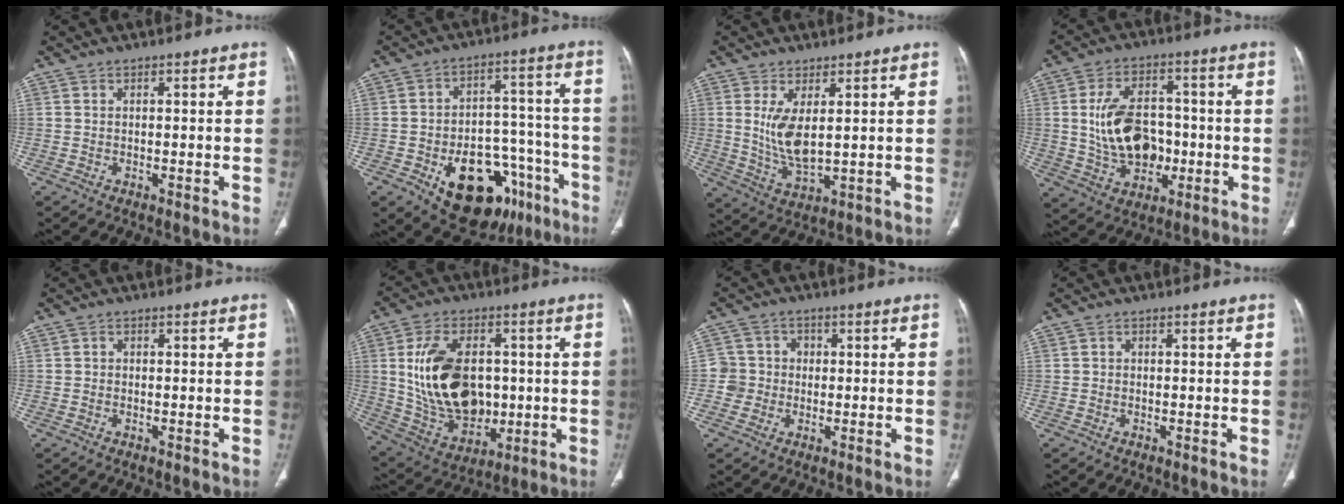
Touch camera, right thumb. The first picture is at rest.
{"total": 20.9, "force": [-10.4, 12.5, 13.2], "torque": [-0.142, 0.073, -0.140]}
{"total": 7.6, "force": [1.7, 3.1, 6.8], "torque": [-0.135, -0.027, 0.045]}
{"total": 14.2, "force": [-0.7, 9.8, 10.2], "torque": [-0.150, 0.014, -0.003]}
{"total": 0.7, "force": [-0.1, 0.7, 0.3], "torque": [0.000, 0.003, -0.006]}
{"total": 19.5, "force": [1.2, 13.0, 14.5], "torque": [-0.228, -0.006, 0.042]}
{"total": 5.1, "force": [-0.6, 5.0, 0.3], "torque": [0.030, 0.016, -0.018]}
{"total": 0.5, "force": [-0.1, 0.5, 0.2], "torque": [-0.002, 0.002, -0.005]}